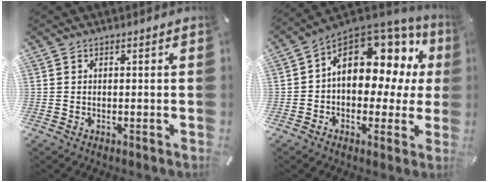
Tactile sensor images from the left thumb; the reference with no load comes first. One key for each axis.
{"total": 14.6, "fx": 5.3, "fy": 9.5, "fz": 9.8, "tx": -0.138, "ty": -0.037, "tz": 0.091}